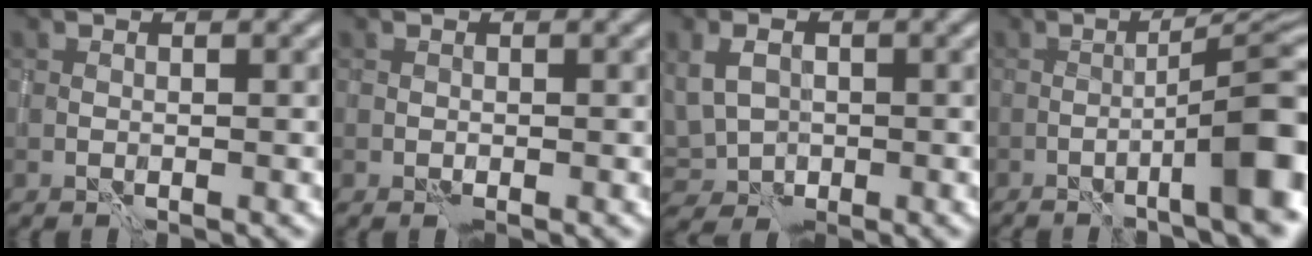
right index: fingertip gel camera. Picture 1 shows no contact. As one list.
[{"total": 0.0}, {"total": 4.0, "force": [0.3, 3.3, 2.3], "torque": [-0.046, -0.003, 0.017]}, {"total": 10.8, "force": [-4.0, 1.5, 9.9], "torque": [-0.129, 0.017, -0.054]}]